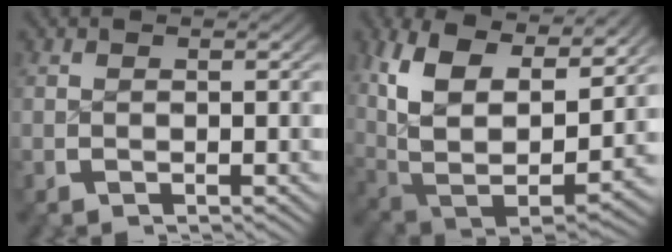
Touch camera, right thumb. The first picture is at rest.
{"total": 14.9, "force": [0.8, 10.4, 10.6], "torque": [-0.274, -0.069, 0.043]}